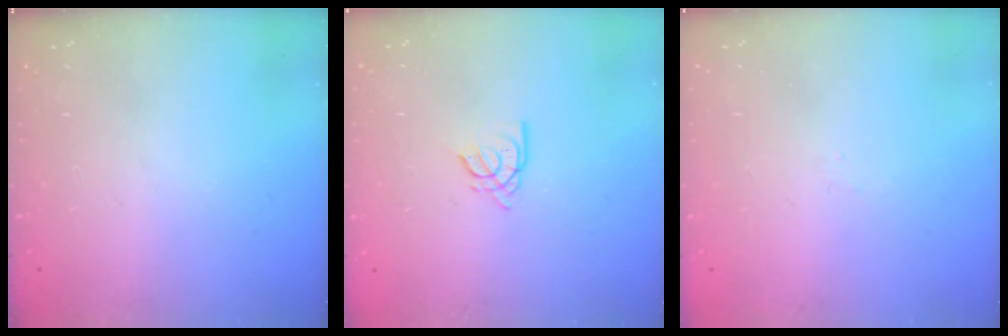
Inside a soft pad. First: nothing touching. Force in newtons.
{"total": 3.3, "press": 3.3, "slide": 0.3}
{"total": 1.6, "press": 1.5, "slide": 0.4}